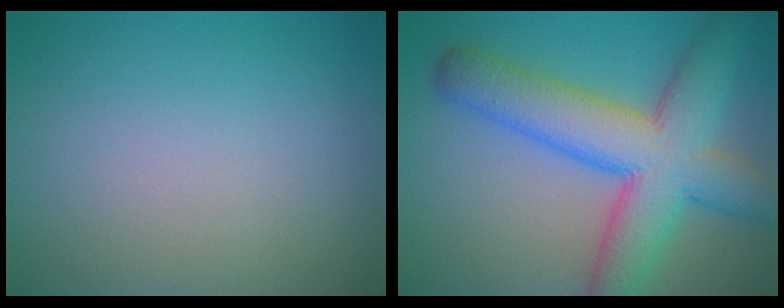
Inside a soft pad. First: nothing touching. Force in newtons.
{"total": 9.9, "press": 9.9, "slide": 0.4}